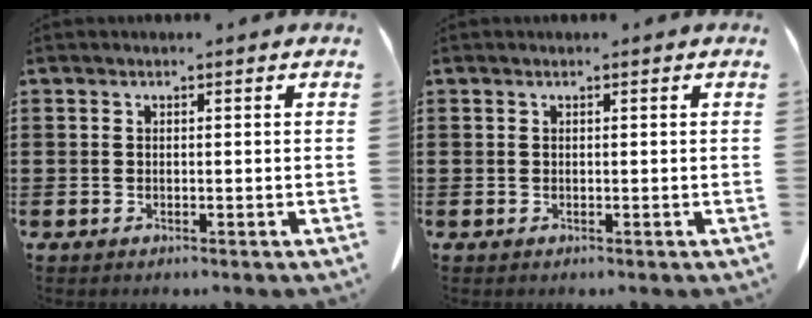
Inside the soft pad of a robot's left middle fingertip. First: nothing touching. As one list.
[{"total": 0.0}]